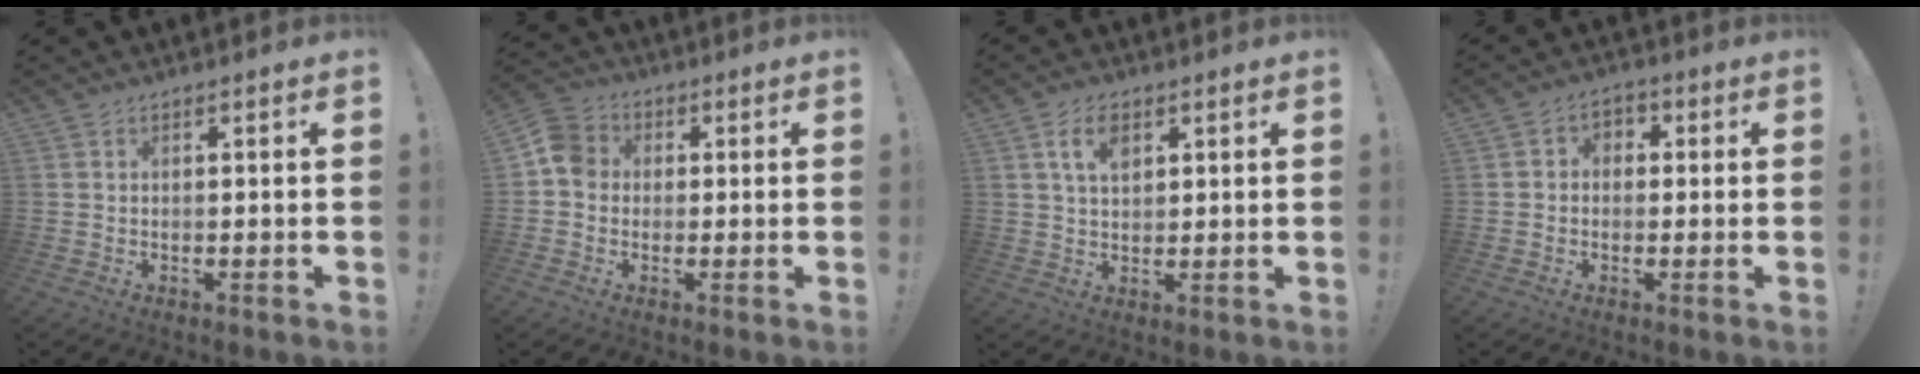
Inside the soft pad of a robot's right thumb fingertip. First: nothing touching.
{"total": 6.8, "force": [-0.2, 6.0, 3.2], "torque": [-0.044, 0.018, -0.002]}
{"total": 6.9, "force": [2.9, 4.1, 4.8], "torque": [-0.076, -0.003, 0.052]}
{"total": 3.4, "force": [-1.1, 2.9, 1.5], "torque": [-0.018, 0.011, -0.022]}